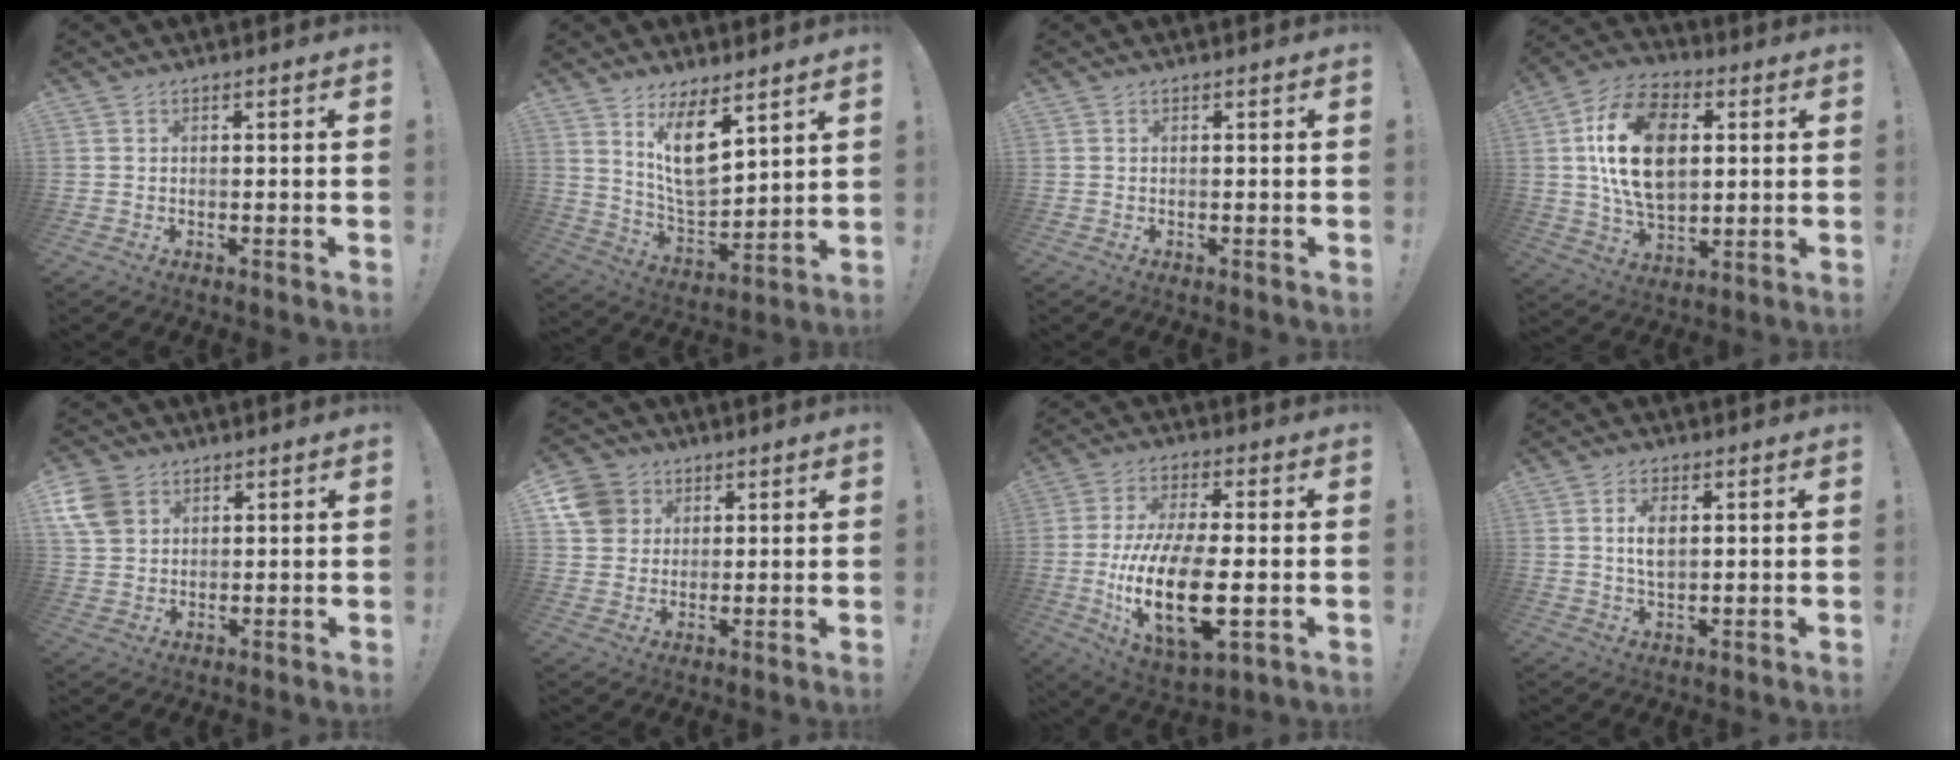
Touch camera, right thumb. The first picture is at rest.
{"total": 13.8, "force": [8.1, 6.7, 8.9], "torque": [-0.138, -0.056, 0.153]}
{"total": 0.0}
{"total": 21.1, "force": [4.0, 13.7, 15.5], "torque": [-0.276, 0.001, 0.067]}
{"total": 8.4, "force": [4.0, 6.4, 3.7], "torque": [-0.067, -0.012, 0.083]}
{"total": 9.6, "force": [3.4, 8.5, 2.8], "torque": [-0.043, -0.016, 0.071]}
{"total": 21.3, "force": [-3.7, 8.9, 19.0], "torque": [-0.359, -0.008, -0.055]}
{"total": 3.7, "force": [0.8, 1.7, 3.1], "torque": [-0.049, -0.001, 0.009]}